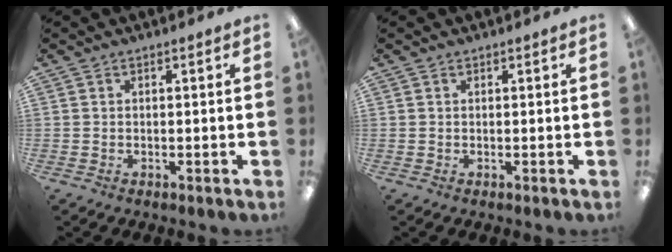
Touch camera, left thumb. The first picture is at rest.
{"total": 0.0}